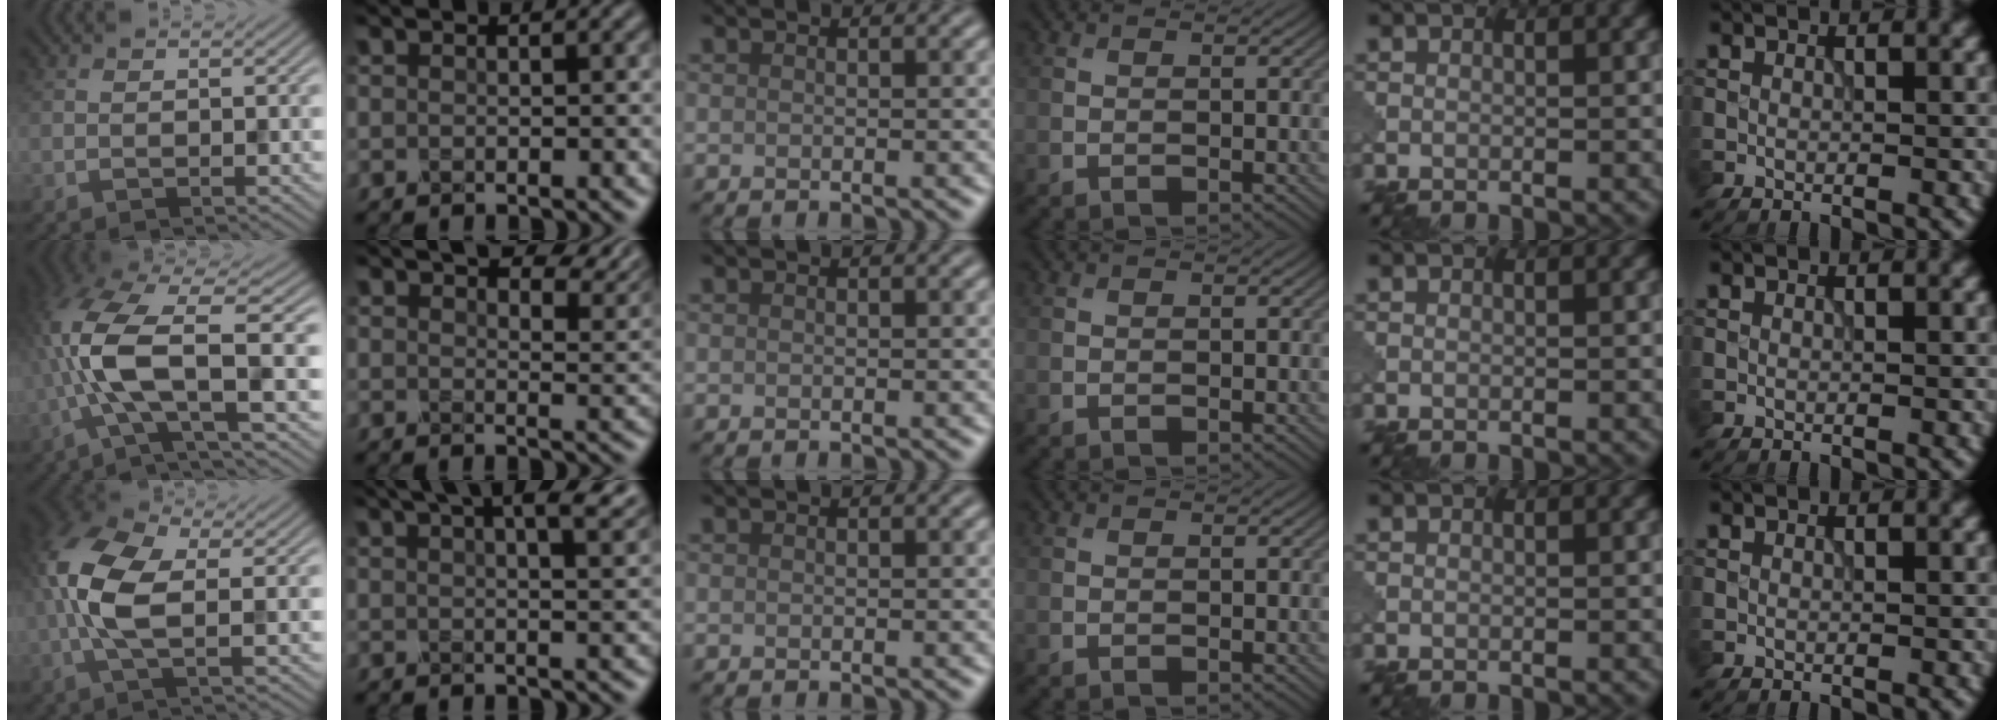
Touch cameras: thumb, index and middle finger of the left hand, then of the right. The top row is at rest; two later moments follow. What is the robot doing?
{"motion": "squeeze", "object": "foam earplug"}